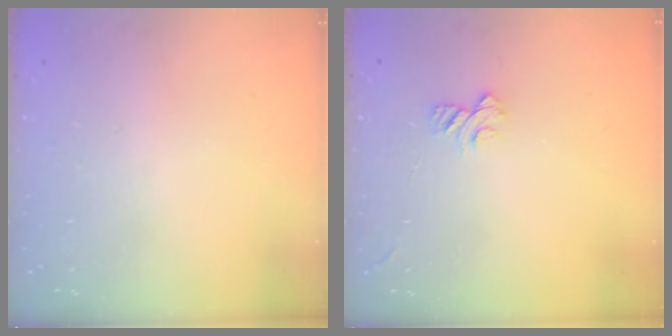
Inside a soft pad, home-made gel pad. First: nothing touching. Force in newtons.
{"total": 5.3, "press": 5.3, "slide": 0.5}